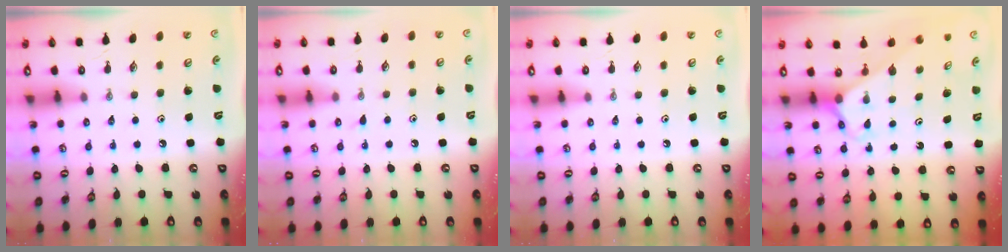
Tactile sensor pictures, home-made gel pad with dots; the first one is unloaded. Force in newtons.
{"total": 6.5, "press": 6.5, "slide": 0.7}
{"total": 0.0}
{"total": 2.5, "press": 2.5, "slide": 0.2}